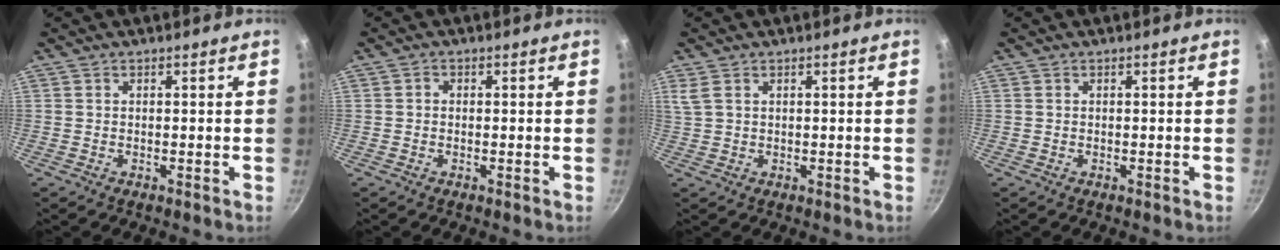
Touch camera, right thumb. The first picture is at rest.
{"total": 0.8, "force": [0.0, 0.7, 0.4], "torque": [-0.007, 0.005, -0.001]}
{"total": 2.4, "force": [1.1, 1.5, 1.5], "torque": [-0.030, 0.002, 0.028]}
{"total": 0.0}